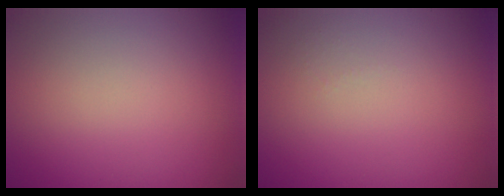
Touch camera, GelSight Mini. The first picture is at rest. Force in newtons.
{"total": 0.6, "press": 0.6, "slide": 0.3}